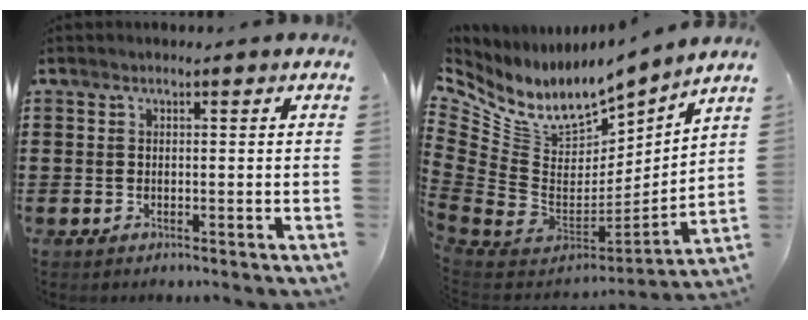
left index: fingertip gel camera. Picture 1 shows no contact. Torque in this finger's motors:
{"motor_torque": [0.76, -0.10, 0.08, 0.03]}